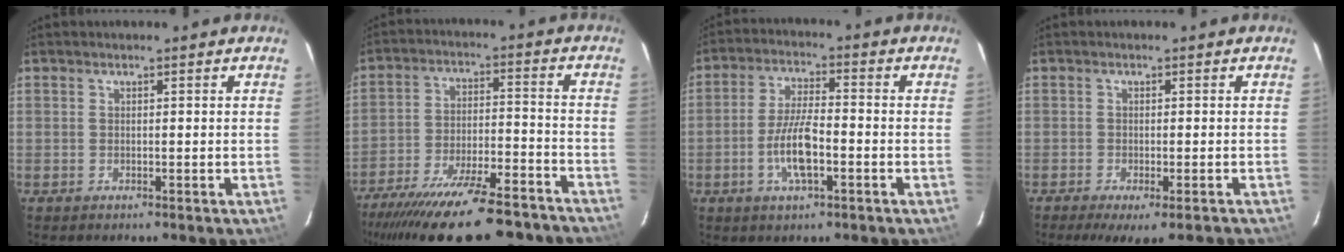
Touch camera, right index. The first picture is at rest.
{"total": 25.0, "force": [-20.8, 6.2, 12.5], "torque": [-0.232, -0.033, -0.300]}
{"total": 8.3, "force": [-2.8, 2.5, 7.4], "torque": [-0.151, 0.002, -0.054]}
{"total": 8.0, "force": [-6.5, 1.3, 4.5], "torque": [-0.084, -0.023, -0.092]}